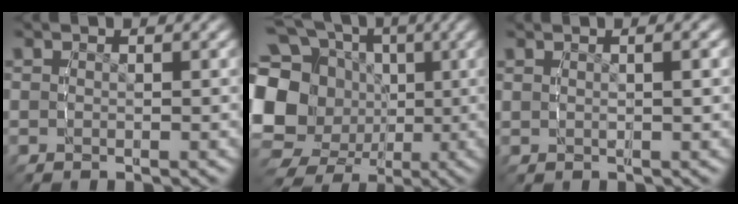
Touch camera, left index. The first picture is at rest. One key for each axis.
{"total": 15.4, "fx": 0.2, "fy": 13.3, "fz": 7.8, "tx": -0.167, "ty": -0.039, "tz": 0.007}
{"total": 1.3, "fx": 0.6, "fy": -0.3, "fz": 1.0, "tx": -0.013, "ty": 0.000, "tz": 0.019}